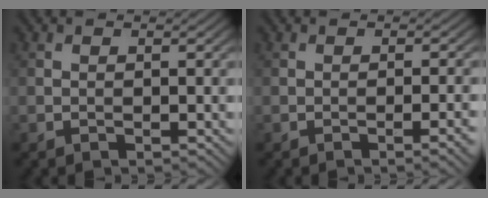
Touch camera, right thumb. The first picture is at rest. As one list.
[{"total": 2.4, "force": [-0.9, 0.4, 2.2], "torque": [-0.029, 0.005, -0.017]}]